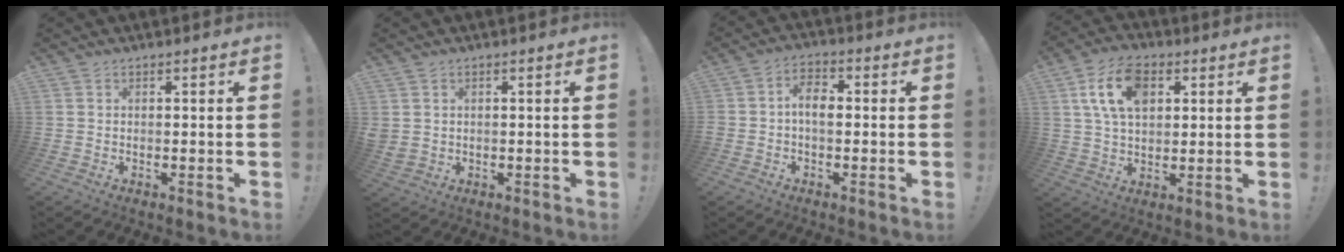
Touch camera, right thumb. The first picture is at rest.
{"total": 2.2, "force": [1.0, 1.7, 0.9], "torque": [-0.020, -0.001, 0.021]}
{"total": 5.8, "force": [-0.3, 3.7, 4.5], "torque": [-0.075, 0.011, -0.004]}
{"total": 13.5, "force": [4.9, 8.4, 9.4], "torque": [-0.171, 0.002, 0.090]}